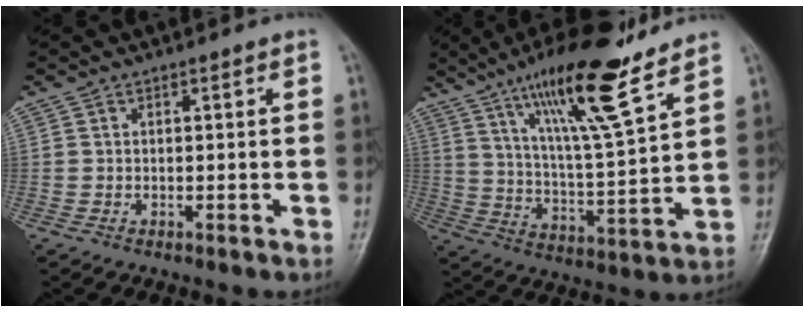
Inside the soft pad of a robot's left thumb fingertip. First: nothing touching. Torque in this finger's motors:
{"motor_torque": [0.40, 0.30, 1.74, -1.03, 0.17]}